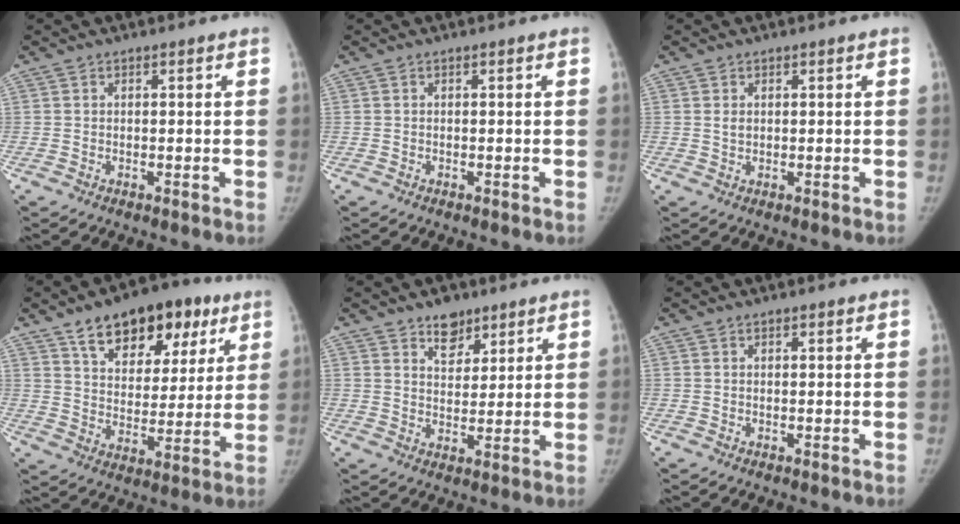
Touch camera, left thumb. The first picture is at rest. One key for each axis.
{"total": 0.0}
{"total": 1.3, "fx": 0.5, "fy": 1.0, "fz": 0.8, "tx": -0.009, "ty": -0.004, "tz": 0.012}
{"total": 19.2, "fx": 11.0, "fy": 10.8, "fz": 11.4, "tx": -0.122, "ty": -0.024, "tz": 0.171}
{"total": 5.9, "fx": 4.2, "fy": 3.5, "fz": 2.4, "tx": -0.009, "ty": -0.029, "tz": 0.071}
{"total": 0.6, "fx": 0.5, "fy": 0.2, "fz": 0.3, "tx": -0.003, "ty": -0.002, "tz": 0.007}